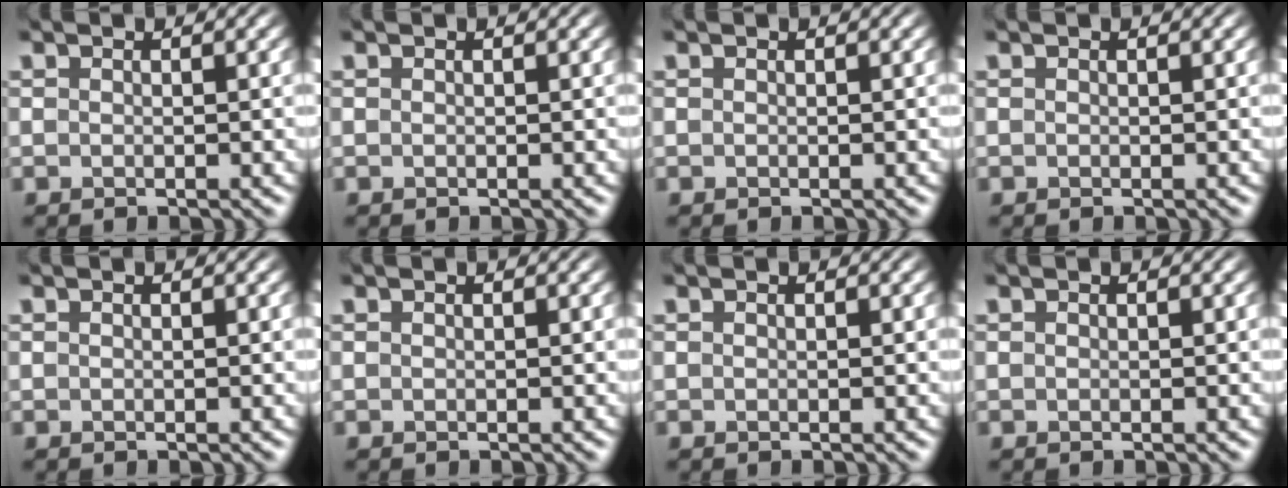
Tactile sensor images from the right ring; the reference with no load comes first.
{"total": 0.0}
{"total": 0.0}
{"total": 0.0}
{"total": 0.0}
{"total": 0.0}
{"total": 0.0}
{"total": 0.0}